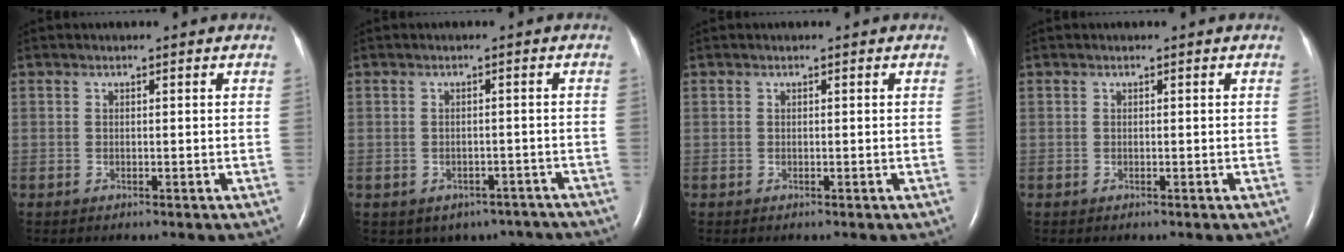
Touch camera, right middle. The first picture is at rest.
{"total": 7.2, "force": [-5.5, 4.4, 1.4], "torque": [-0.011, 0.012, -0.058]}
{"total": 0.0}
{"total": 0.0}